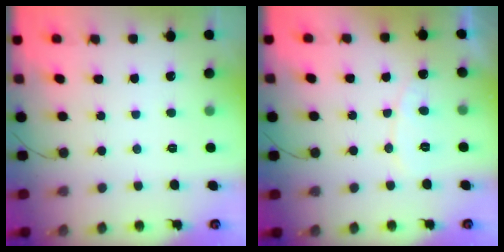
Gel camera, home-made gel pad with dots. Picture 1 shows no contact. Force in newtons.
{"total": 5.9, "press": 5.9, "slide": 0.4}